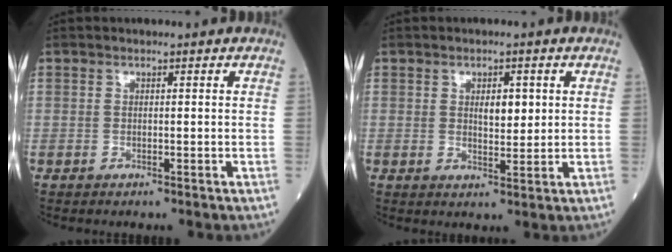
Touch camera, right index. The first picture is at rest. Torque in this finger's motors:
{"motor_torque": [0.48, 0.14, 0.23, 0.03]}